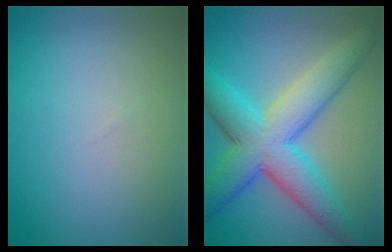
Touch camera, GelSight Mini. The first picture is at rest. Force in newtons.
{"total": 8.8, "press": 8.8, "slide": 0.1}